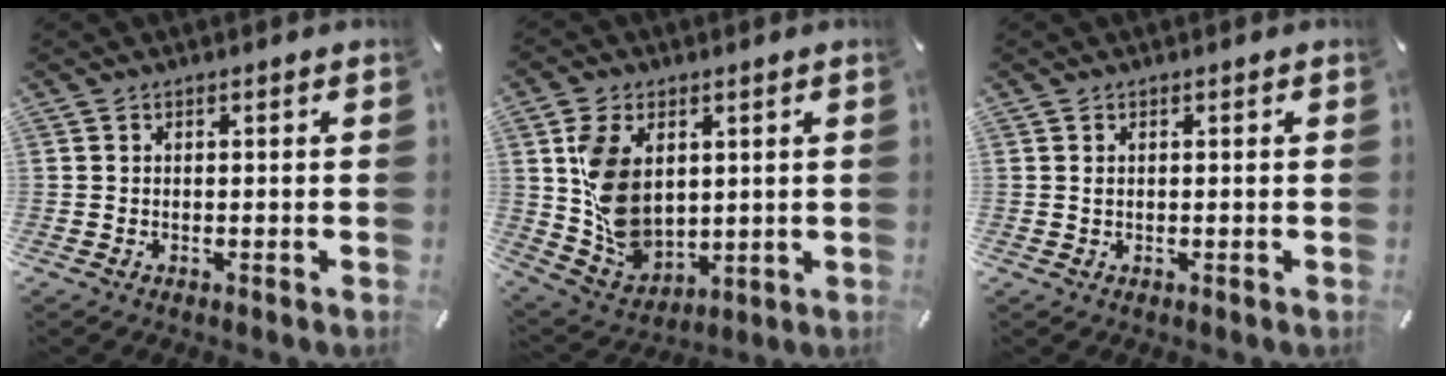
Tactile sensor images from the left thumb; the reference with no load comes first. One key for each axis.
{"total": 12.2, "fx": 3.1, "fy": 9.4, "fz": 7.2, "tx": -0.149, "ty": -0.004, "tz": 0.063}
{"total": 0.5, "fx": 0.1, "fy": 0.2, "fz": 0.5, "tx": -0.010, "ty": 0.001, "tz": 0.001}